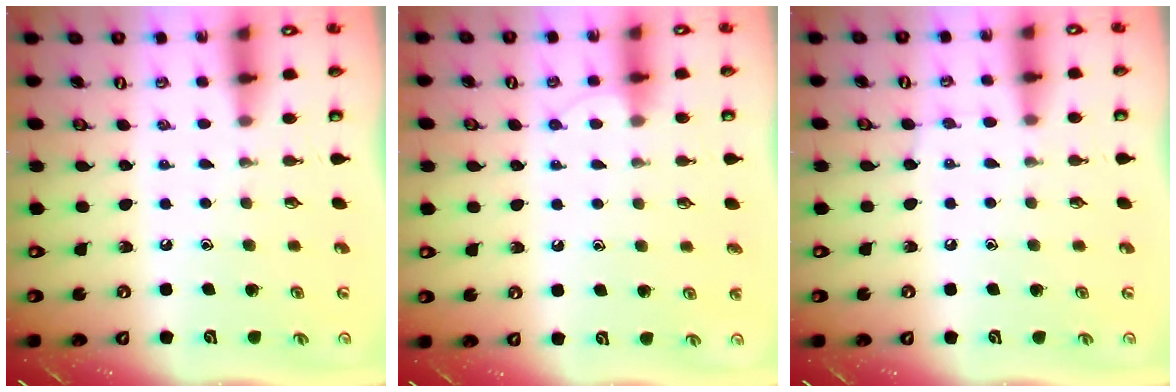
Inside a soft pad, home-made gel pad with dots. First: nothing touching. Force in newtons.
{"total": 4.9, "press": 4.9, "slide": 0.5}
{"total": 4.8, "press": 4.8, "slide": 0.5}